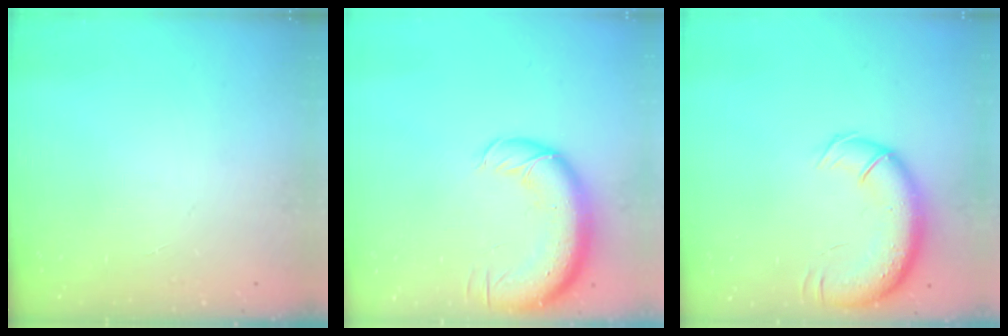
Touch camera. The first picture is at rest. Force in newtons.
{"total": 14.5, "press": 14.1, "slide": 3.5}
{"total": 13.8, "press": 13.3, "slide": 3.7}